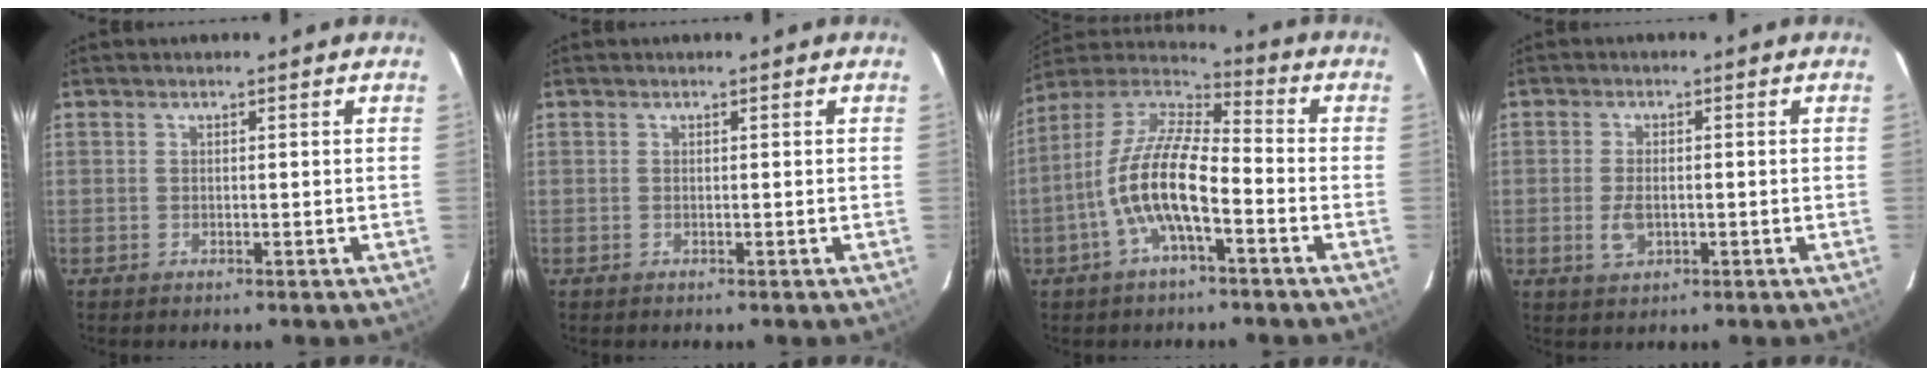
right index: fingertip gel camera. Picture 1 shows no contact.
{"total": 0.0}
{"total": 13.4, "force": [-4.6, 4.3, 11.9], "torque": [-0.241, 0.003, -0.093]}
{"total": 3.9, "force": [-0.9, 2.1, 3.1], "torque": [-0.068, -0.002, -0.014]}